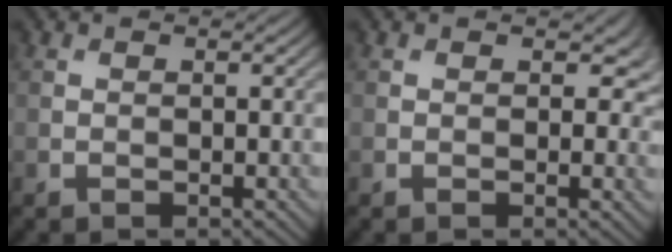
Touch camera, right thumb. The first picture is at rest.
{"total": 2.4, "force": [0.6, 1.7, 1.5], "torque": [-0.024, -0.006, 0.001]}